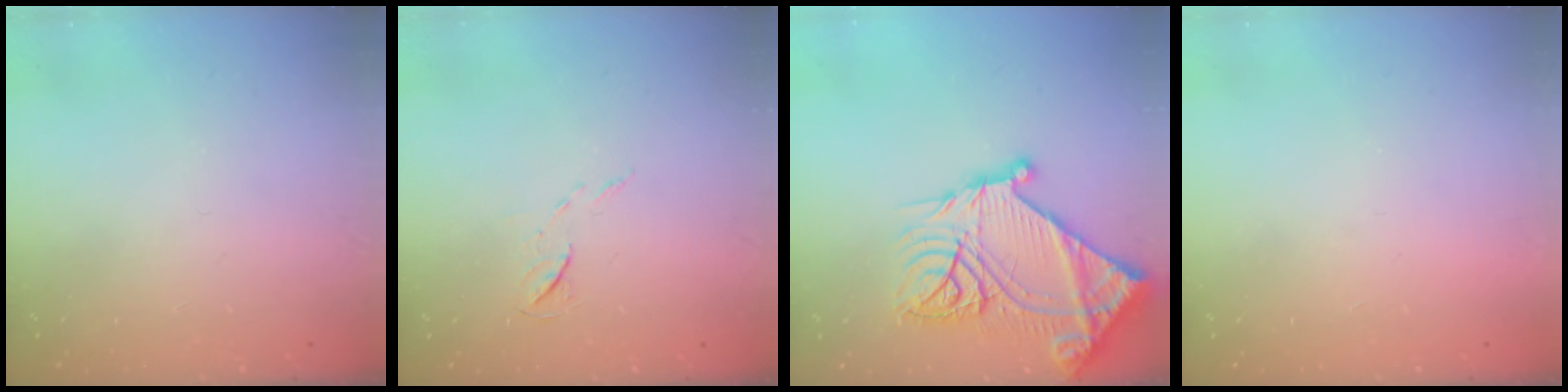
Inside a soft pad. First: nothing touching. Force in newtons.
{"total": 5.2, "press": 5.1, "slide": 0.8}
{"total": 28.1, "press": 27.9, "slide": 3.3}
{"total": 1.5, "press": 1.5, "slide": 0.1}